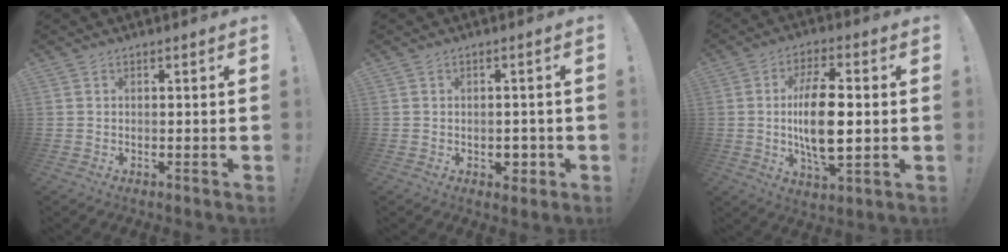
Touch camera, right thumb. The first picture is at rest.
{"total": 3.7, "force": [-0.8, 2.9, 2.1], "torque": [-0.019, 0.002, -0.013]}
{"total": 15.1, "force": [0.1, 6.3, 13.7], "torque": [-0.254, -0.006, -0.006]}